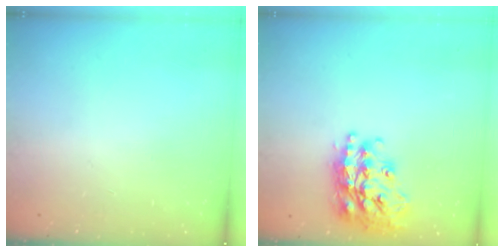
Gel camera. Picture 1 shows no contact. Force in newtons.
{"total": 21.9, "press": 21.8, "slide": 1.8}